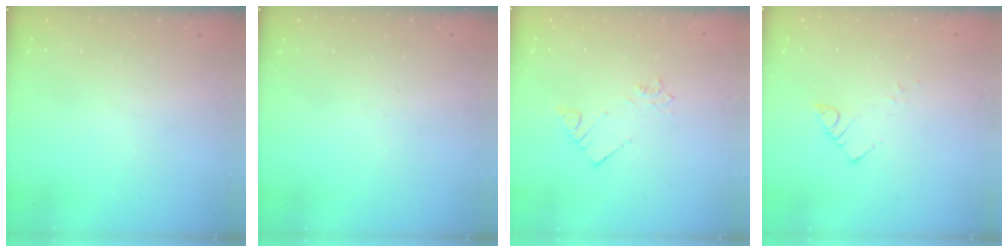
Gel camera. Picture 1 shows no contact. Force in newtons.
{"total": 0.0}
{"total": 2.7, "press": 2.7, "slide": 0.3}
{"total": 2.5, "press": 2.5, "slide": 0.3}